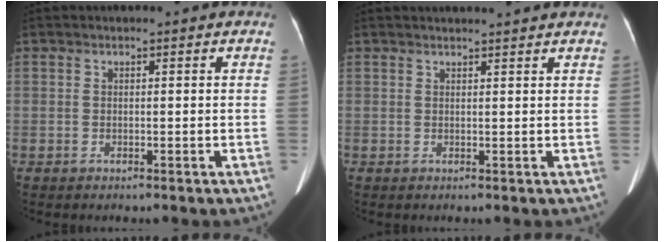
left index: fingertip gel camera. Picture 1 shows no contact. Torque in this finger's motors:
{"motor_torque": [0.01, -1.24, -0.12, 0.01]}